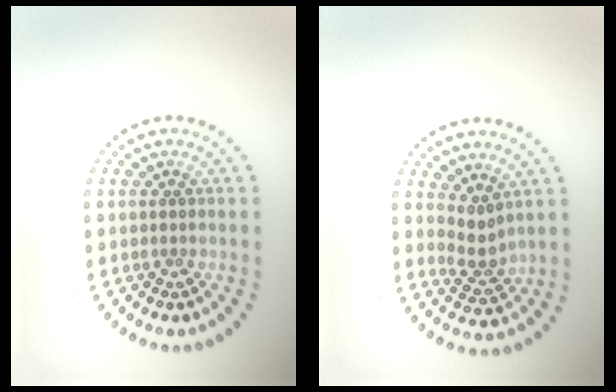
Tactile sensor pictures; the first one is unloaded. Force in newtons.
{"total": 2.2, "press": 1.5, "slide": 1.6}